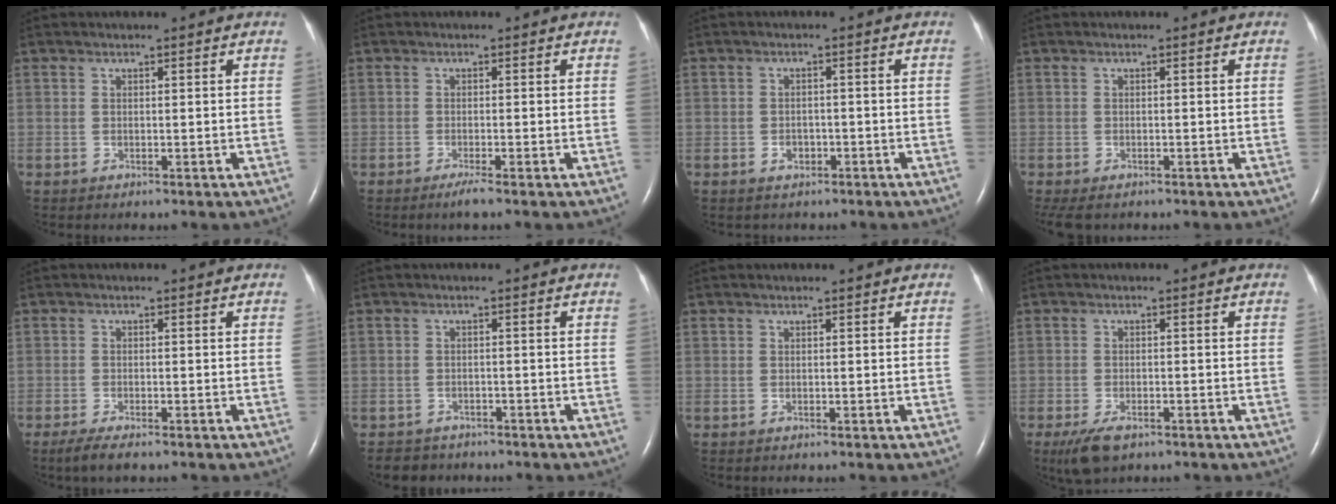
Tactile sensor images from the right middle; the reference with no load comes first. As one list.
[{"total": 1.6, "force": [-1.1, -0.3, 1.1], "torque": [-0.026, -0.004, -0.024]}, {"total": 1.9, "force": [-1.1, 1.5, 0.6], "torque": [-0.016, 0.004, -0.013]}, {"total": 3.7, "force": [-2.8, 1.7, 1.8], "torque": [-0.033, -0.010, -0.044]}, {"total": 3.4, "force": [-2.5, 0.6, 2.2], "torque": [-0.049, -0.010, -0.042]}, {"total": 4.0, "force": [-3.5, 2.0, 0.0], "torque": [-0.006, 0.000, -0.051]}, {"total": 0.0}, {"total": 4.6, "force": [-3.1, 1.9, 2.9], "torque": [-0.063, -0.009, -0.050]}]